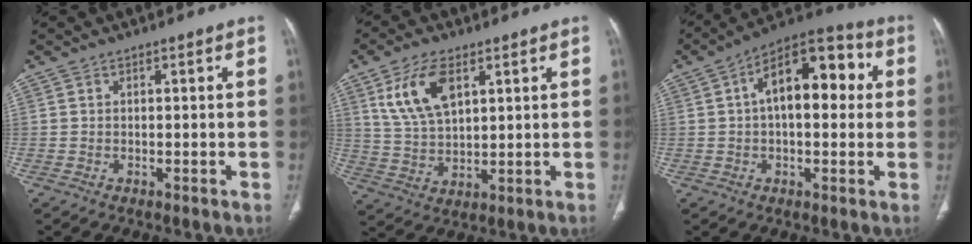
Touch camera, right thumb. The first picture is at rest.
{"total": 10.9, "force": [4.8, 5.6, 8.0], "torque": [-0.148, -0.013, 0.102]}
{"total": 15.7, "force": [2.8, 8.0, 13.2], "torque": [-0.173, 0.039, 0.035]}